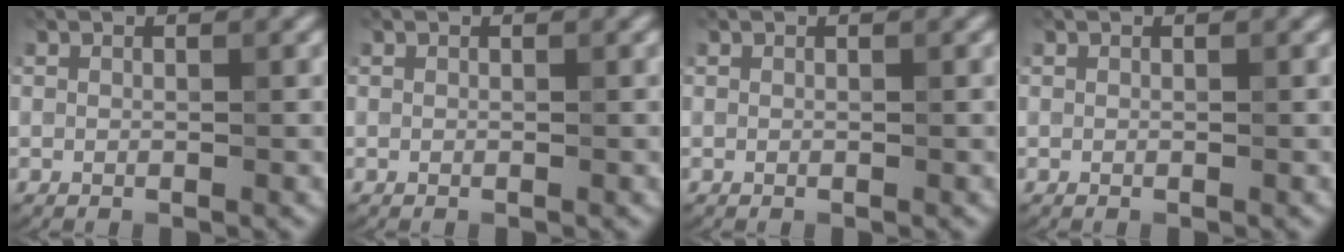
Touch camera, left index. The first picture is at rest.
{"total": 0.0}
{"total": 0.0}
{"total": 0.0}